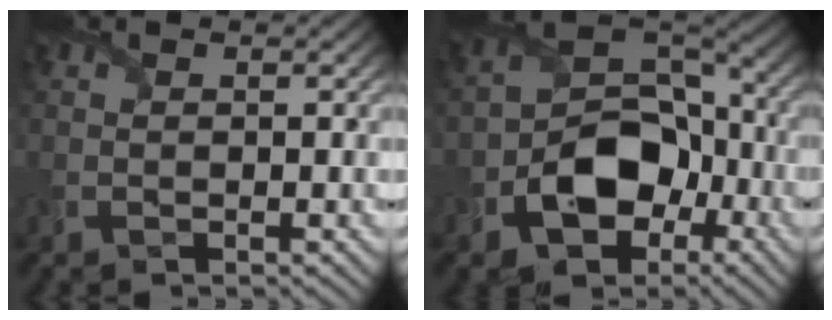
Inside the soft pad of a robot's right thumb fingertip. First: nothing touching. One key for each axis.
{"total": 11.1, "fx": -4.4, "fy": 7.5, "fz": 6.9, "tx": -0.125, "ty": -0.009, "tz": -0.084}